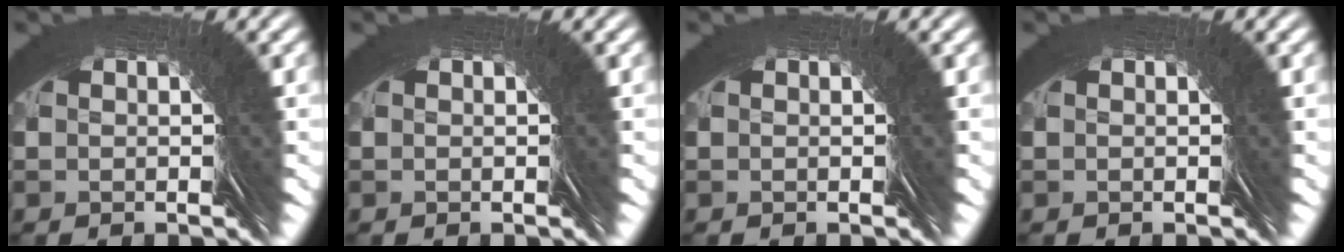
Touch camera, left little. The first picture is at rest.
{"total": 0.0}
{"total": 0.0}
{"total": 0.0}